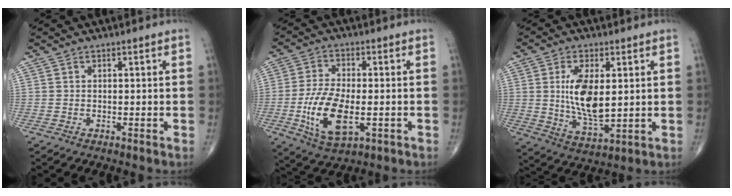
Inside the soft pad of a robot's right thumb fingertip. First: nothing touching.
{"total": 12.5, "force": [-2.8, 5.9, 10.7], "torque": [-0.210, -0.002, -0.046]}
{"total": 12.0, "force": [1.7, 5.5, 10.5], "torque": [-0.188, -0.022, 0.041]}